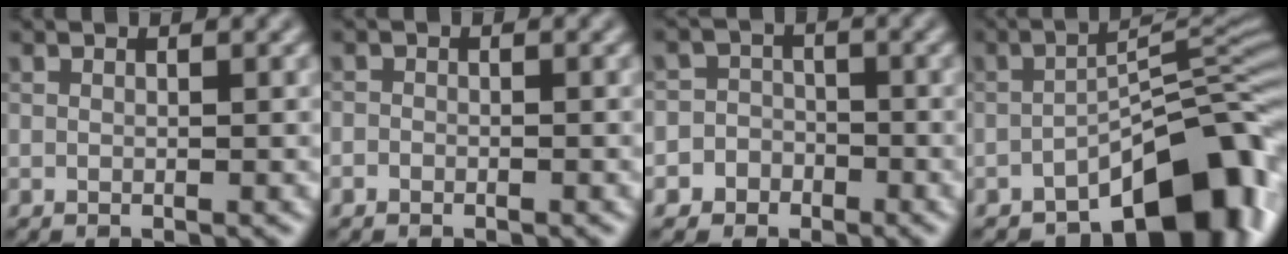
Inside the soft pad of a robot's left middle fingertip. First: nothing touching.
{"total": 0.6, "force": [-0.5, 0.4, 0.1], "torque": [0.002, -0.003, -0.008]}
{"total": 4.8, "force": [-2.5, 4.2, 0.0], "torque": [0.033, -0.001, -0.061]}
{"total": 10.3, "force": [-6.1, 4.2, 7.2], "torque": [-0.077, 0.009, -0.104]}